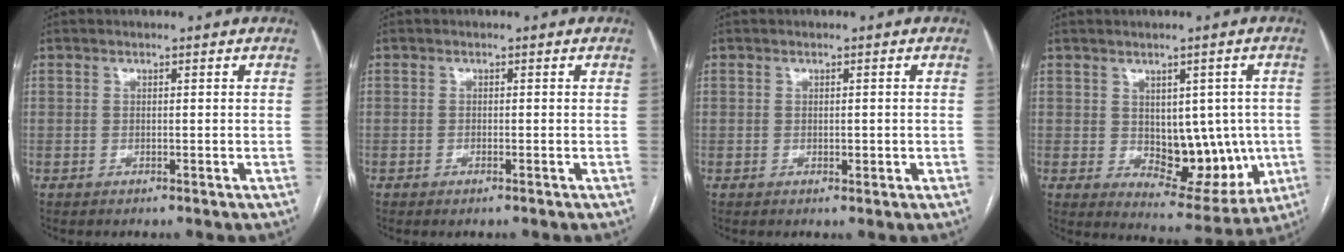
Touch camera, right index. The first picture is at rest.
{"total": 0.7, "force": [-0.5, 0.1, 0.4], "torque": [-0.006, -0.001, -0.006]}
{"total": 1.3, "force": [-0.1, 0.7, 1.1], "torque": [-0.015, 0.000, 0.002]}
{"total": 11.5, "force": [-0.5, 6.5, 9.5], "torque": [-0.109, 0.003, 0.019]}